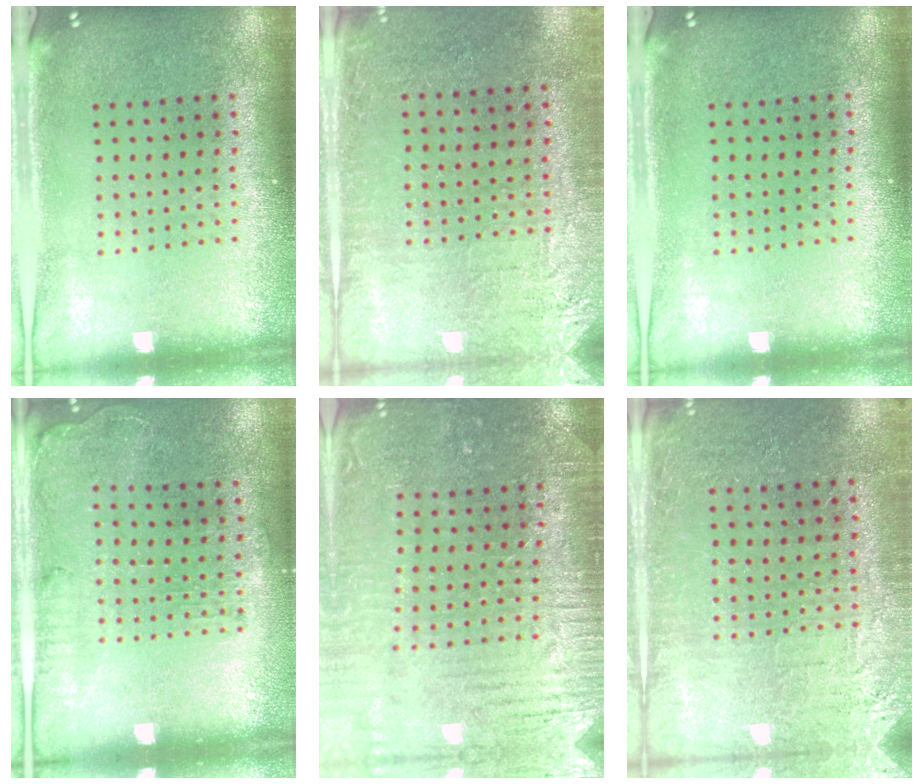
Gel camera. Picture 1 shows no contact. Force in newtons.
{"total": 2.9, "press": 2.7, "slide": 1.0}
{"total": 0.0}
{"total": 1.3, "press": 1.2, "slide": 0.5}
{"total": 3.4, "press": 3.3, "slide": 0.7}
{"total": 2.8, "press": 2.8, "slide": 0.4}